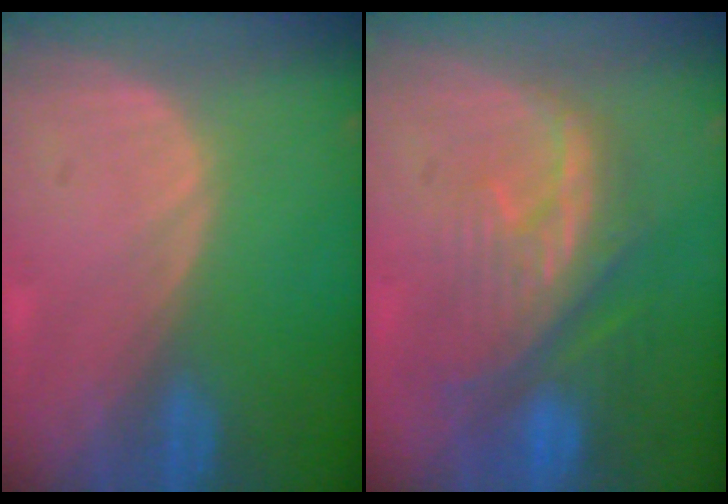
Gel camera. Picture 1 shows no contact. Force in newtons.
{"total": 10.1, "press": 8.9, "slide": 4.7}